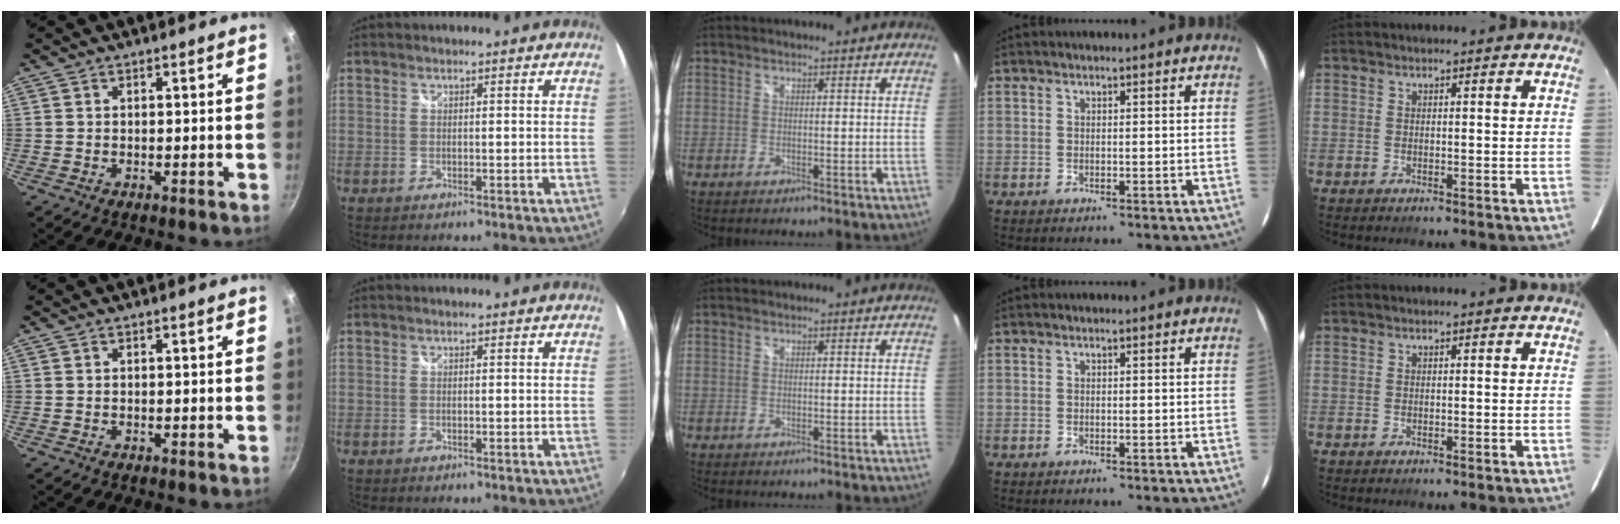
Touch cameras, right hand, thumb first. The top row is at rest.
{}